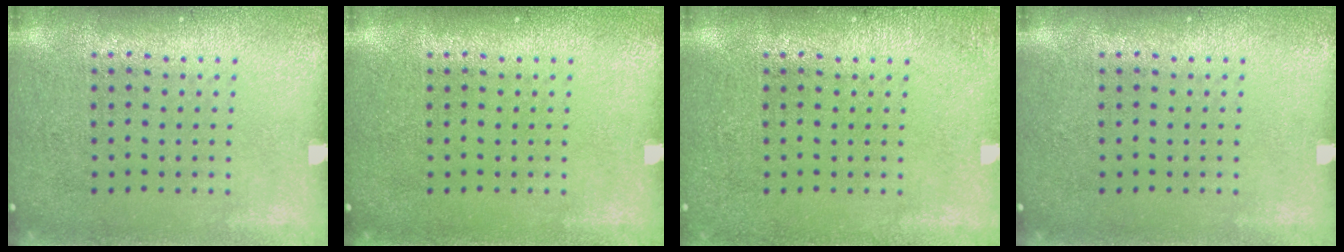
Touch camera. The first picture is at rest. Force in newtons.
{"total": 0.0}
{"total": 1.0, "press": 1.0, "slide": 0.3}
{"total": 0.0}